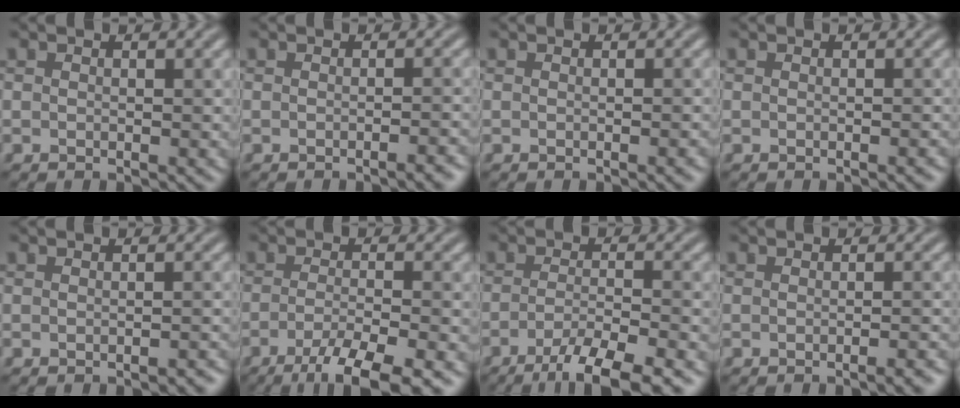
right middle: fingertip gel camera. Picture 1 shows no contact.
{"total": 1.7, "force": [-1.0, 0.5, 1.3], "torque": [-0.008, 0.003, -0.017]}
{"total": 0.8, "force": [-0.4, 0.1, 0.8], "torque": [-0.007, 0.001, -0.005]}
{"total": 0.5, "force": [-0.3, 0.1, 0.4], "torque": [-0.004, 0.001, -0.004]}
{"total": 1.1, "force": [-0.9, 0.3, 0.6], "torque": [-0.006, 0.001, -0.011]}
{"total": 6.3, "force": [-3.8, 1.3, 4.9], "torque": [-0.077, -0.003, -0.068]}
{"total": 6.8, "force": [-4.4, 1.5, 4.9], "torque": [-0.074, -0.003, -0.075]}
{"total": 2.1, "force": [-1.1, 0.5, 1.6], "torque": [-0.010, 0.003, -0.019]}